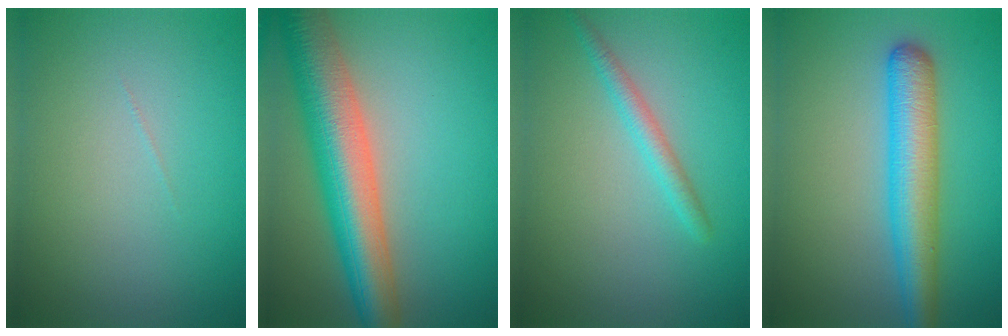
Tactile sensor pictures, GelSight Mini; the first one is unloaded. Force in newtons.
{"total": 9.5, "press": 9.5, "slide": 0.5}
{"total": 1.8, "press": 1.8, "slide": 0.1}
{"total": 5.6, "press": 5.6, "slide": 0.1}